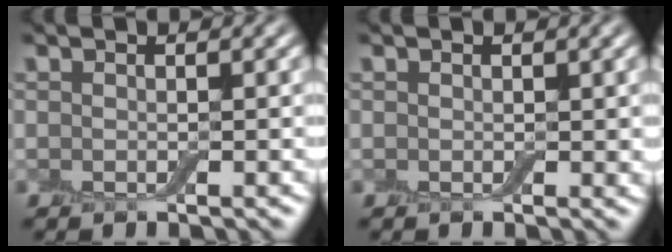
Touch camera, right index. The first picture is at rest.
{"total": 0.7, "force": [0.3, 0.5, 0.4], "torque": [-0.001, 0.000, 0.003]}